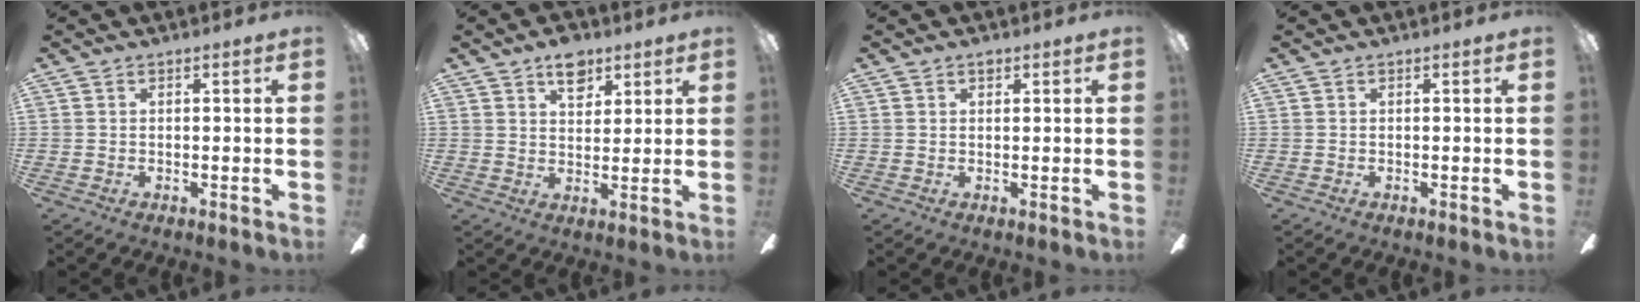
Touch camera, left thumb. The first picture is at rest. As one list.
[{"total": 7.2, "force": [4.8, 3.9, 3.6], "torque": [-0.043, -0.017, 0.084]}, {"total": 1.0, "force": [0.8, 0.2, 0.5], "torque": [-0.001, -0.002, 0.013]}, {"total": 0.0}]